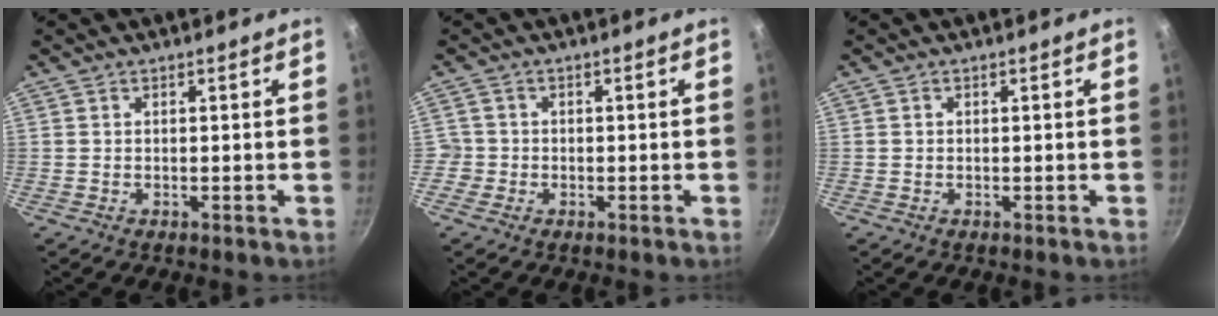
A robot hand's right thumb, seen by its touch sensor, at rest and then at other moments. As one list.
[{"total": 2.2, "force": [-0.7, 2.1, 0.2], "torque": [0.008, 0.012, -0.014]}, {"total": 0.0}]